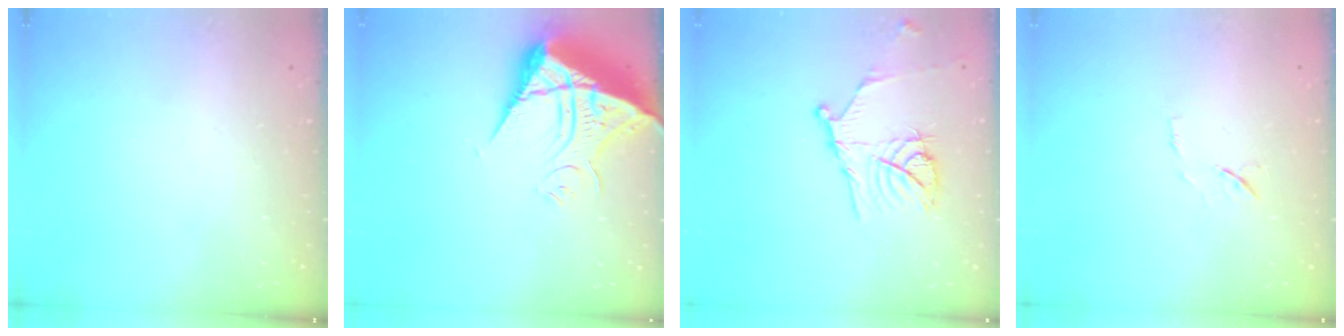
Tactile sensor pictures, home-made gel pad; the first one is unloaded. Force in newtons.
{"total": 13.2, "press": 13.1, "slide": 1.2}
{"total": 13.8, "press": 13.7, "slide": 0.8}
{"total": 6.8, "press": 6.7, "slide": 0.8}